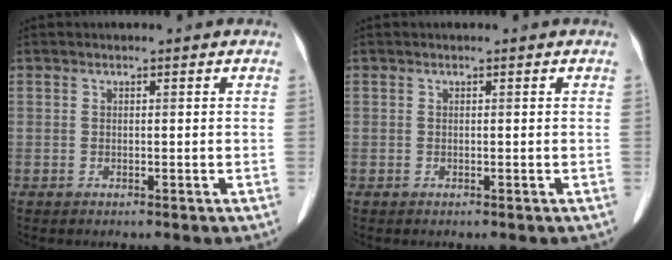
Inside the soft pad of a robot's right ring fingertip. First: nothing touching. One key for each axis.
{"total": 0.0}